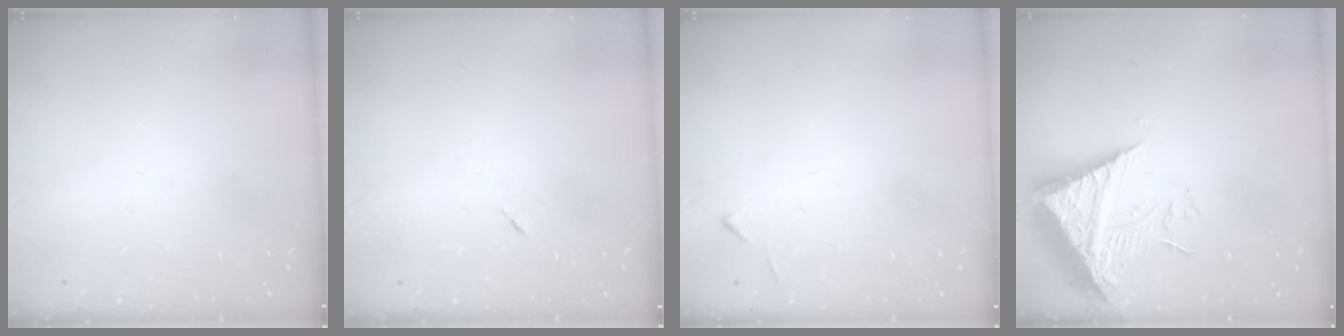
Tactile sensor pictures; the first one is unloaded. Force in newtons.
{"total": 4.2, "press": 4.1, "slide": 0.7}
{"total": 4.3, "press": 4.3, "slide": 0.6}
{"total": 9.7, "press": 9.6, "slide": 0.8}